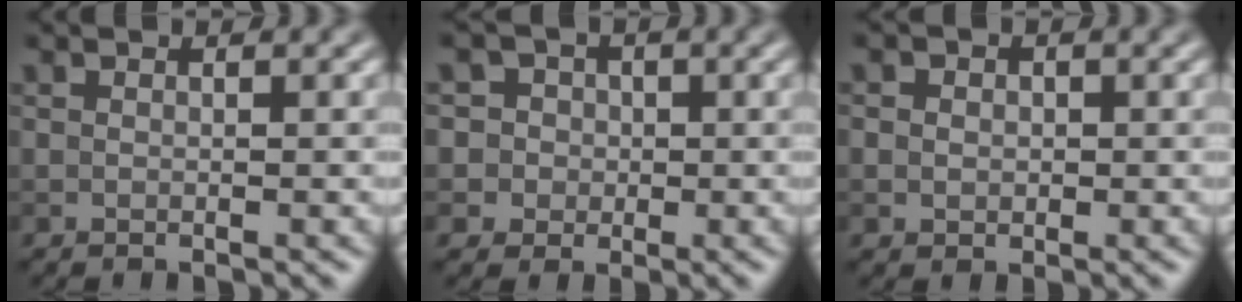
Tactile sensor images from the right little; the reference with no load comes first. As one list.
[{"total": 5.4, "force": [1.4, 5.0, 1.4], "torque": [-0.011, 0.031, 0.000]}, {"total": 2.6, "force": [0.8, 2.2, 1.2], "torque": [-0.010, 0.014, -0.004]}]